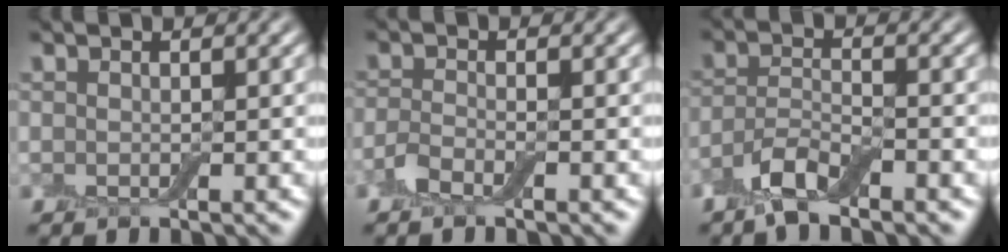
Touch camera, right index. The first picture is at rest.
{"total": 1.8, "force": [-1.1, 0.6, 1.2], "torque": [-0.030, 0.000, -0.028]}
{"total": 3.6, "force": [-2.7, 1.0, 2.2], "torque": [-0.048, -0.002, -0.061]}